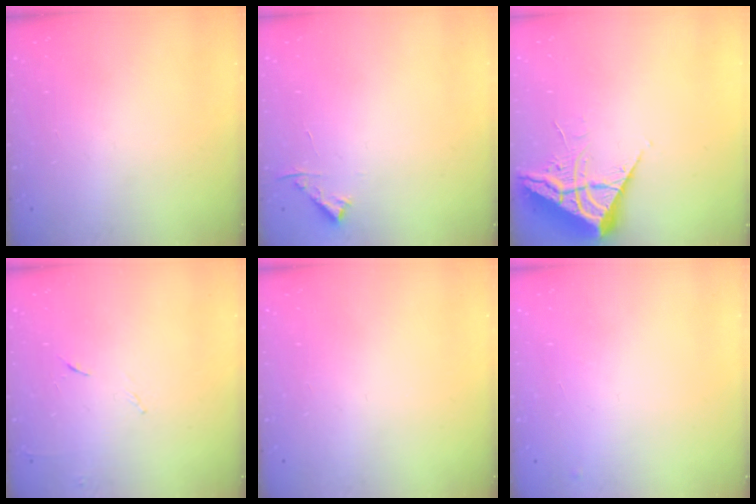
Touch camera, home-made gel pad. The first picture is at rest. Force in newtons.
{"total": 3.4, "press": 3.4, "slide": 0.4}
{"total": 6.5, "press": 6.4, "slide": 0.7}
{"total": 4.8, "press": 4.7, "slide": 0.8}
{"total": 0.0}
{"total": 4.5, "press": 4.4, "slide": 0.6}